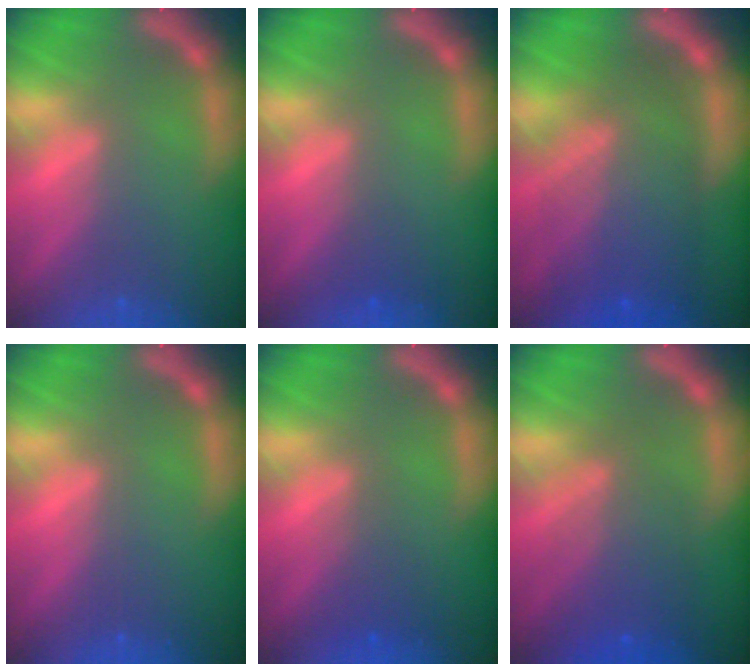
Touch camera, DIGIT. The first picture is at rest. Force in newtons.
{"total": 1.0}
{"total": 9.5}
{"total": 0.0}
{"total": 2.0}
{"total": 6.0}